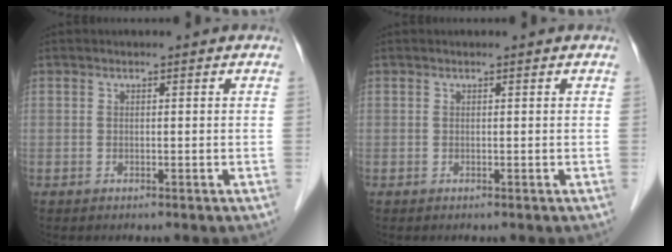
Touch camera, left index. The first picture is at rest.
{"total": 0.0}